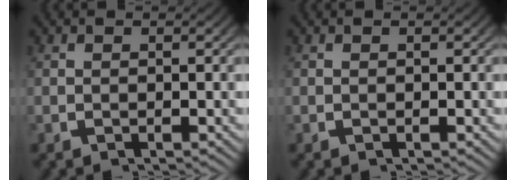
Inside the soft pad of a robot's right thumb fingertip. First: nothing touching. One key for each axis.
{"total": 0.0}